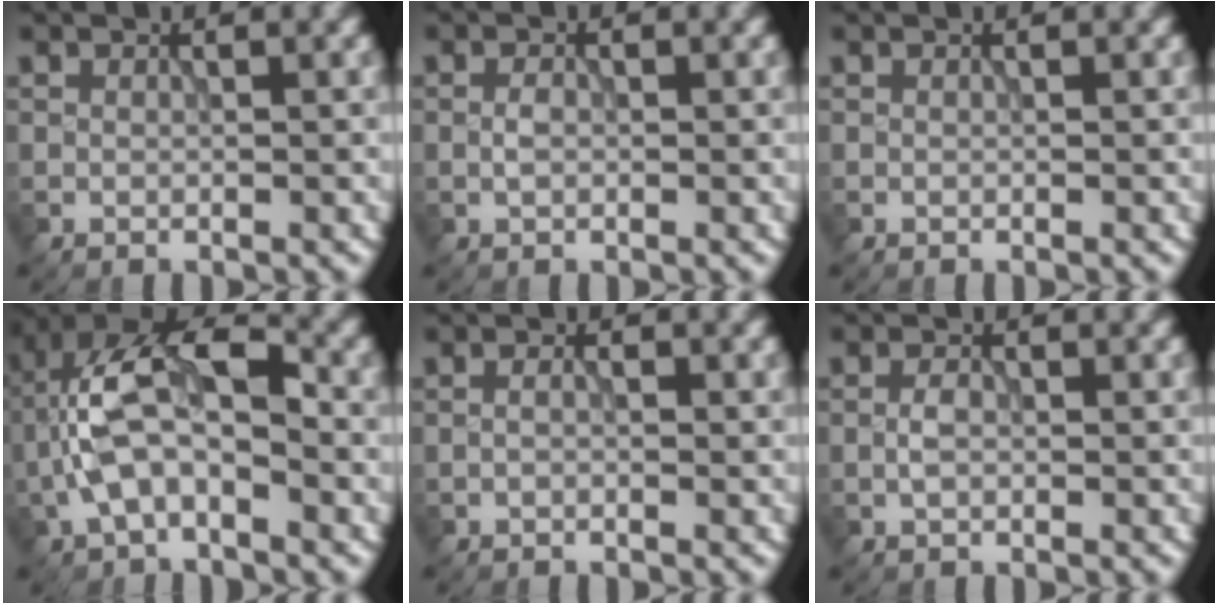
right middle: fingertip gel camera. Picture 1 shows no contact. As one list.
[{"total": 1.1, "force": [-0.2, 0.6, 0.8], "torque": [-0.017, 0.002, -0.007]}, {"total": 0.0}, {"total": 7.8, "force": [-1.2, 4.0, 6.5], "torque": [-0.139, 0.022, -0.029]}, {"total": 1.4, "force": [0.0, 0.8, 1.1], "torque": [-0.005, -0.004, -0.013]}, {"total": 1.4, "force": [-0.3, 0.8, 1.1], "torque": [-0.022, 0.004, -0.010]}]